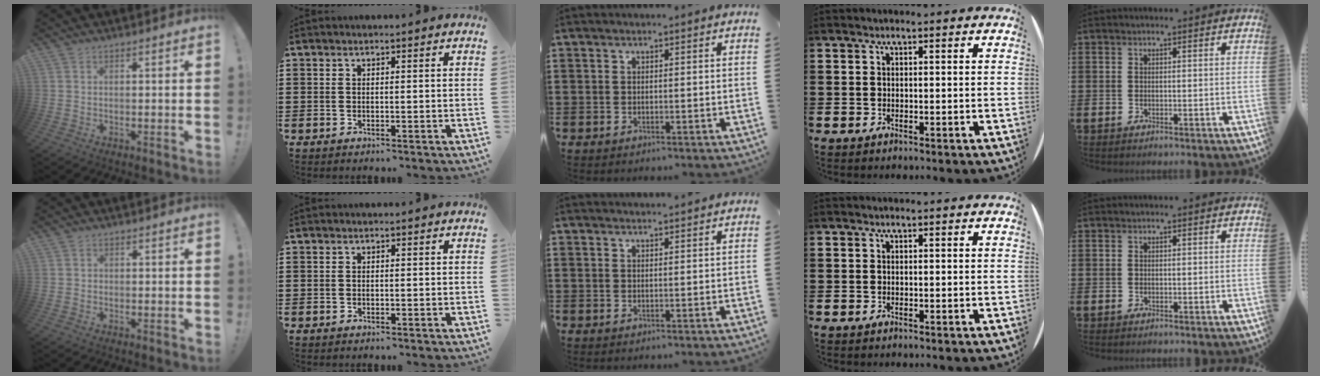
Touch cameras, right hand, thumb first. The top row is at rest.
{"thumb": {"total": 0.9, "force": [-0.5, 0.6, 0.2], "torque": [-0.006, 0.004, -0.010]}, "middle": {"total": 1.2, "force": [1.1, -0.1, 0.2], "torque": [0.002, -0.005, 0.020]}}